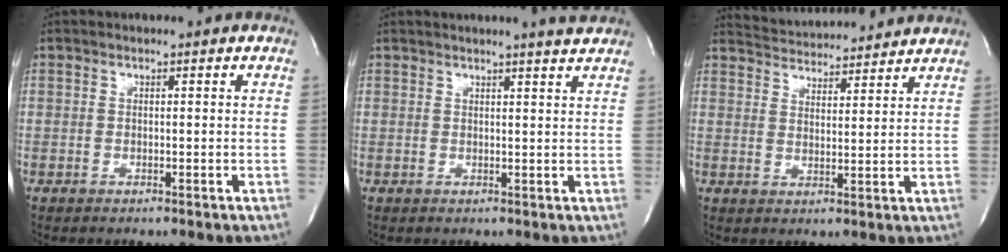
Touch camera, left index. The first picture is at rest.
{"total": 4.2, "force": [3.8, -0.7, 1.7], "torque": [-0.028, -0.003, 0.035]}
{"total": 11.6, "force": [11.2, 1.4, 2.6], "torque": [-0.050, 0.017, 0.161]}